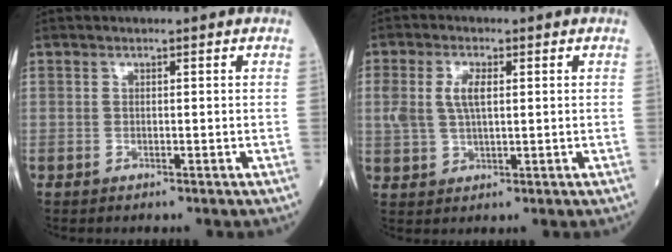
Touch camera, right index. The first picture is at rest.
{"total": 5.2, "force": [1.1, 2.3, 4.5], "torque": [-0.105, 0.011, 0.028]}